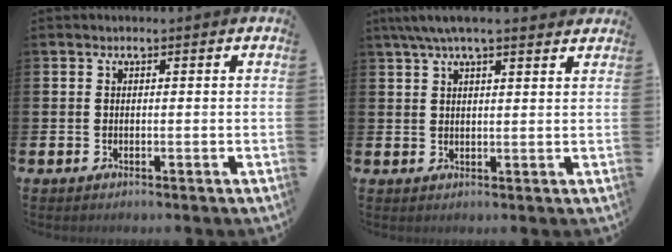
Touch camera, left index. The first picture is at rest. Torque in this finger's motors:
{"motor_torque": [1.07, -1.07, 0.53, 0.21]}